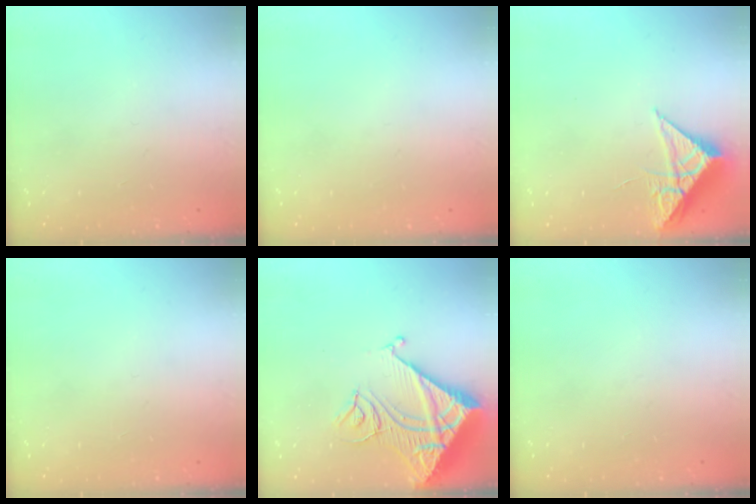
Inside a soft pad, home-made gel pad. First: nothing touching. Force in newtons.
{"total": 0.0}
{"total": 7.0, "press": 7.0, "slide": 0.3}
{"total": 0.0}
{"total": 14.7, "press": 14.6, "slide": 1.6}
{"total": 0.0}